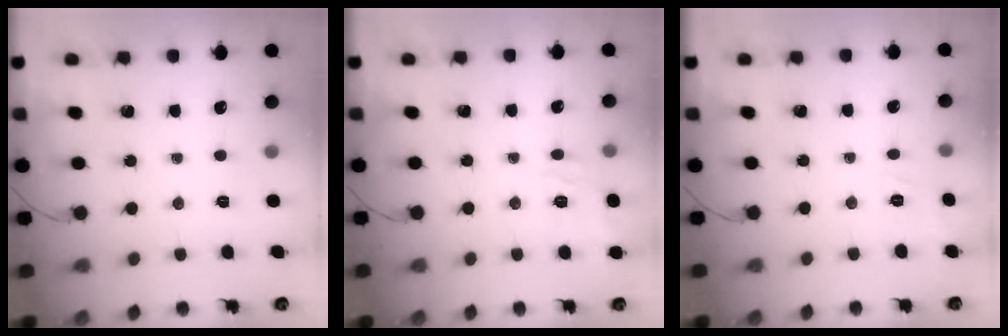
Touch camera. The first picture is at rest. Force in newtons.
{"total": 11.5, "press": 11.5, "slide": 0.7}
{"total": 3.5, "press": 3.1, "slide": 1.6}